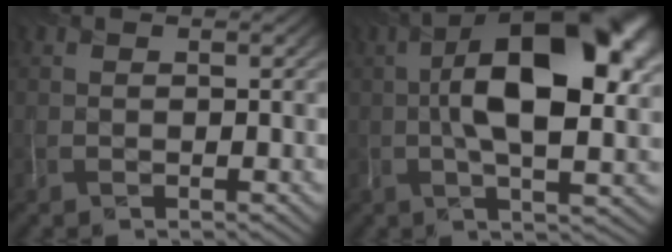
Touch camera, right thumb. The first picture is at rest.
{"total": 17.3, "force": [1.9, 7.7, 15.3], "torque": [-0.239, 0.022, 0.019]}